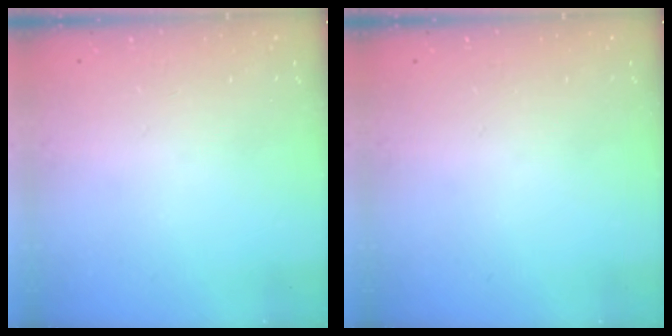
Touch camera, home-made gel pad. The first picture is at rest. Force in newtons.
{"total": 0.0}